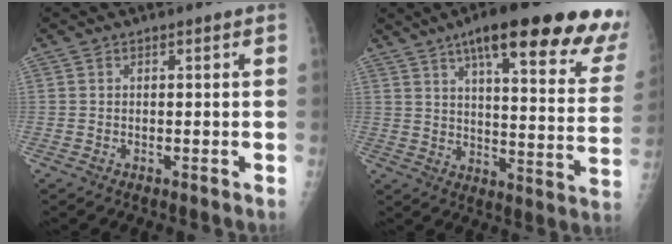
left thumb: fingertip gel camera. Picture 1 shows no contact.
{"total": 26.8, "force": [17.5, 5.3, 19.6], "torque": [-0.238, -0.050, 0.229]}